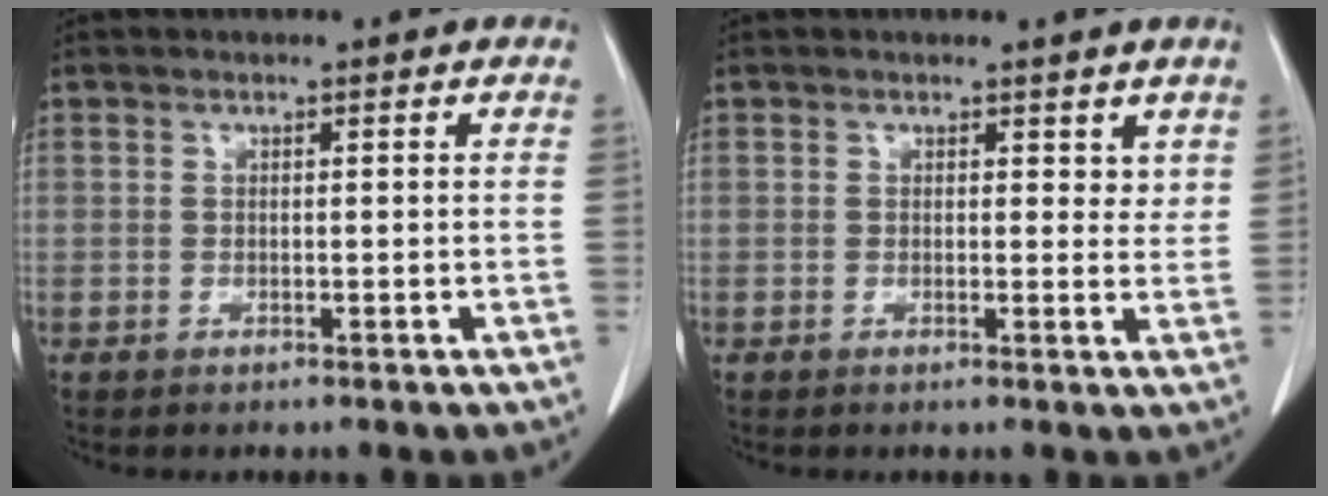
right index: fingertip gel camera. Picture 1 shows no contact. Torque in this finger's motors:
{"motor_torque": [-0.12, 0.15, -0.01, -0.01]}